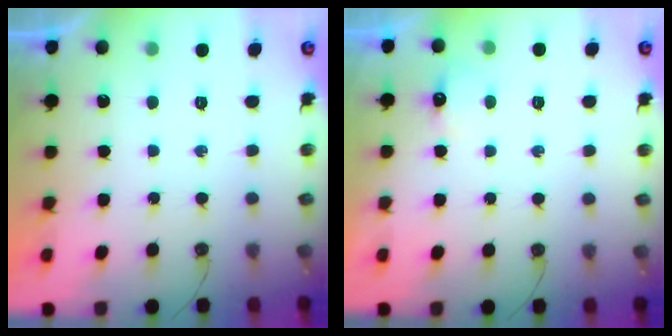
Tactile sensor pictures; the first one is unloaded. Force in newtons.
{"total": 4.2, "press": 4.1, "slide": 0.5}